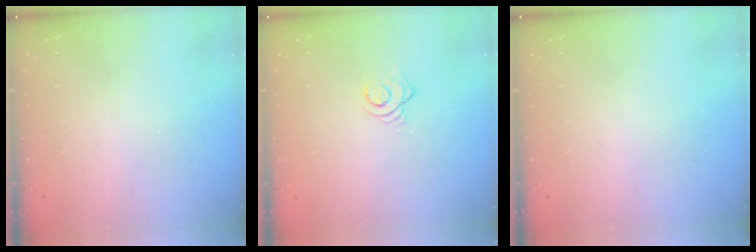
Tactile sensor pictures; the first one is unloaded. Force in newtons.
{"total": 2.9, "press": 2.9, "slide": 0.1}
{"total": 0.0}